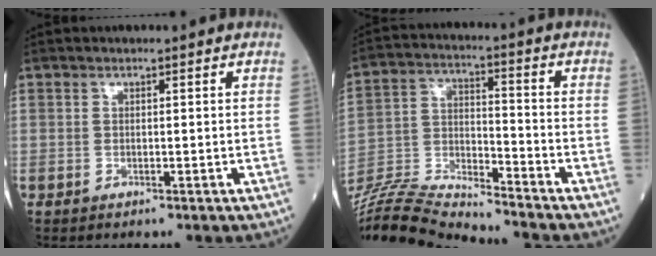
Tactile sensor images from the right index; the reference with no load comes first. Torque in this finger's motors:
{"motor_torque": [0.32, -0.57, 0.25, 0.08]}